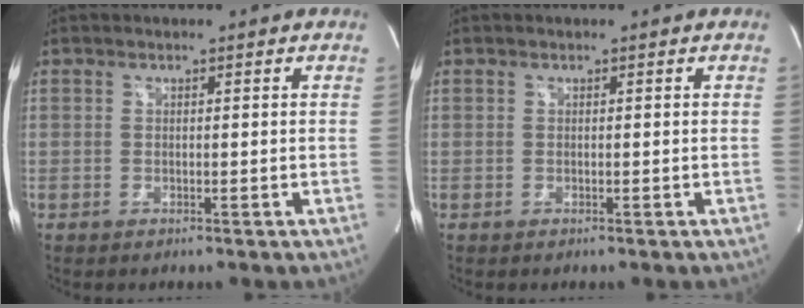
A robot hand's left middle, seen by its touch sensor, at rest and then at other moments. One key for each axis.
{"total": 0.0}